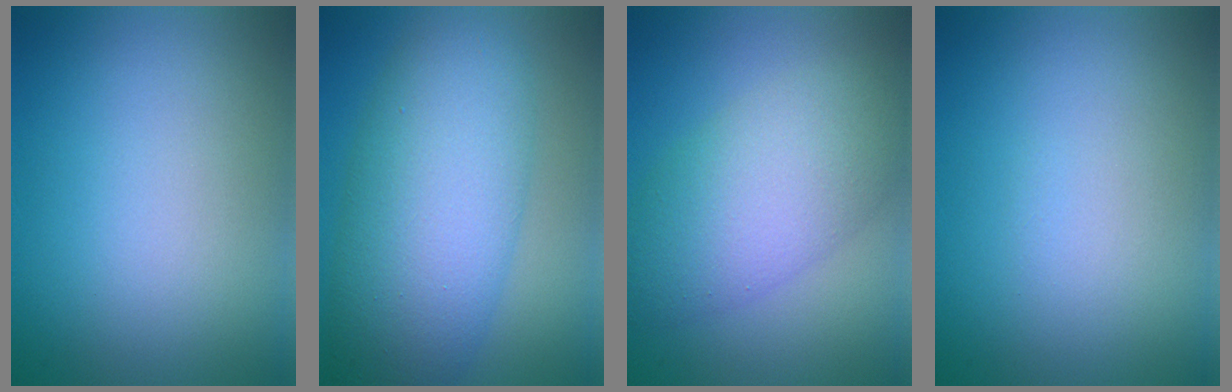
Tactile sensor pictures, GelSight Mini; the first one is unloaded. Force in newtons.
{"total": 9.1, "press": 9.1, "slide": 0.0}
{"total": 6.9, "press": 6.9, "slide": 0.3}
{"total": 0.0}